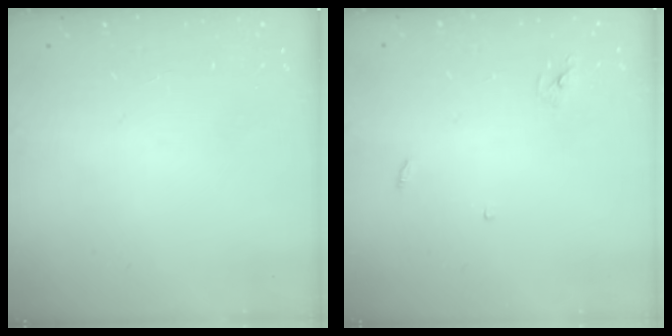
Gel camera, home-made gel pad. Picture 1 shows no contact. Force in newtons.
{"total": 2.4, "press": 2.4, "slide": 0.2}